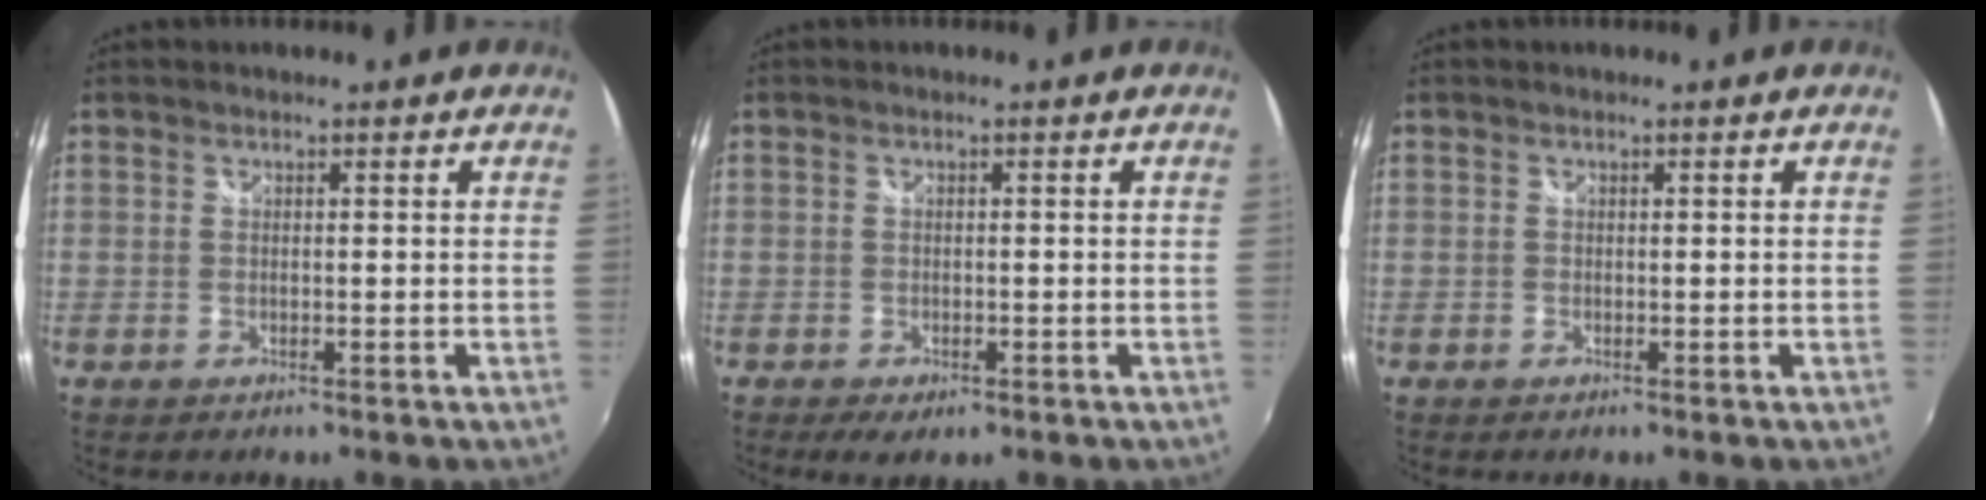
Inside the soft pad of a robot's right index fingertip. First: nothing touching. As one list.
[{"total": 3.2, "force": [-1.8, 1.7, 2.0], "torque": [-0.044, -0.014, -0.027]}, {"total": 0.0}]